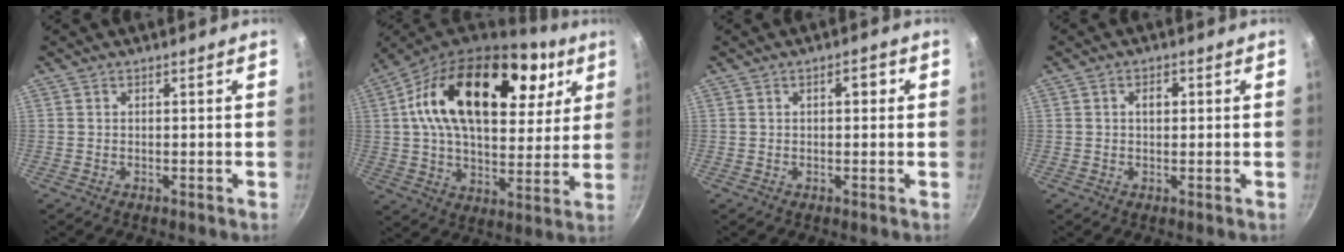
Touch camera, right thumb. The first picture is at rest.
{"total": 27.8, "force": [11.0, 15.9, 19.9], "torque": [-0.309, -0.009, 0.164]}
{"total": 2.6, "force": [0.7, 1.3, 2.1], "torque": [-0.023, 0.007, 0.007]}
{"total": 3.0, "force": [0.6, 2.0, 2.2], "torque": [-0.018, 0.006, 0.007]}